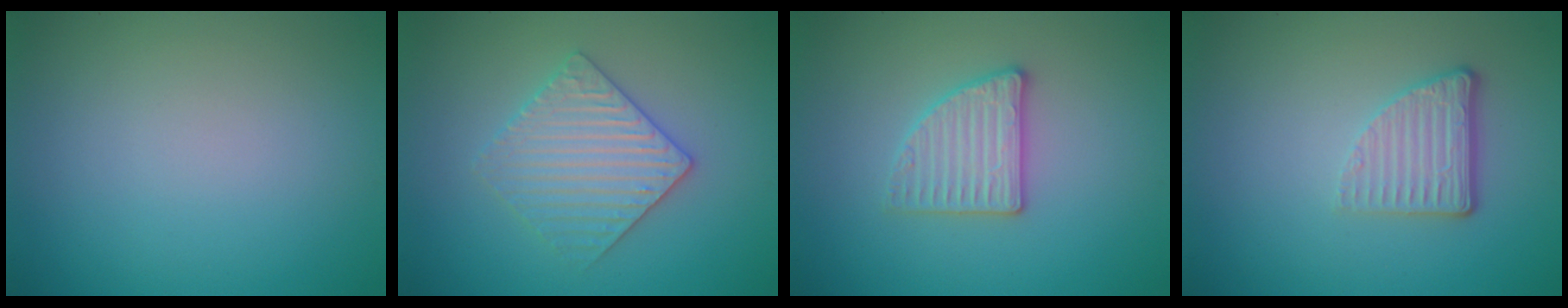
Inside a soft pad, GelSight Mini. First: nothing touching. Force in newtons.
{"total": 3.4, "press": 3.4, "slide": 0.7}
{"total": 2.8, "press": 2.7, "slide": 0.5}
{"total": 3.0, "press": 2.1, "slide": 2.1}